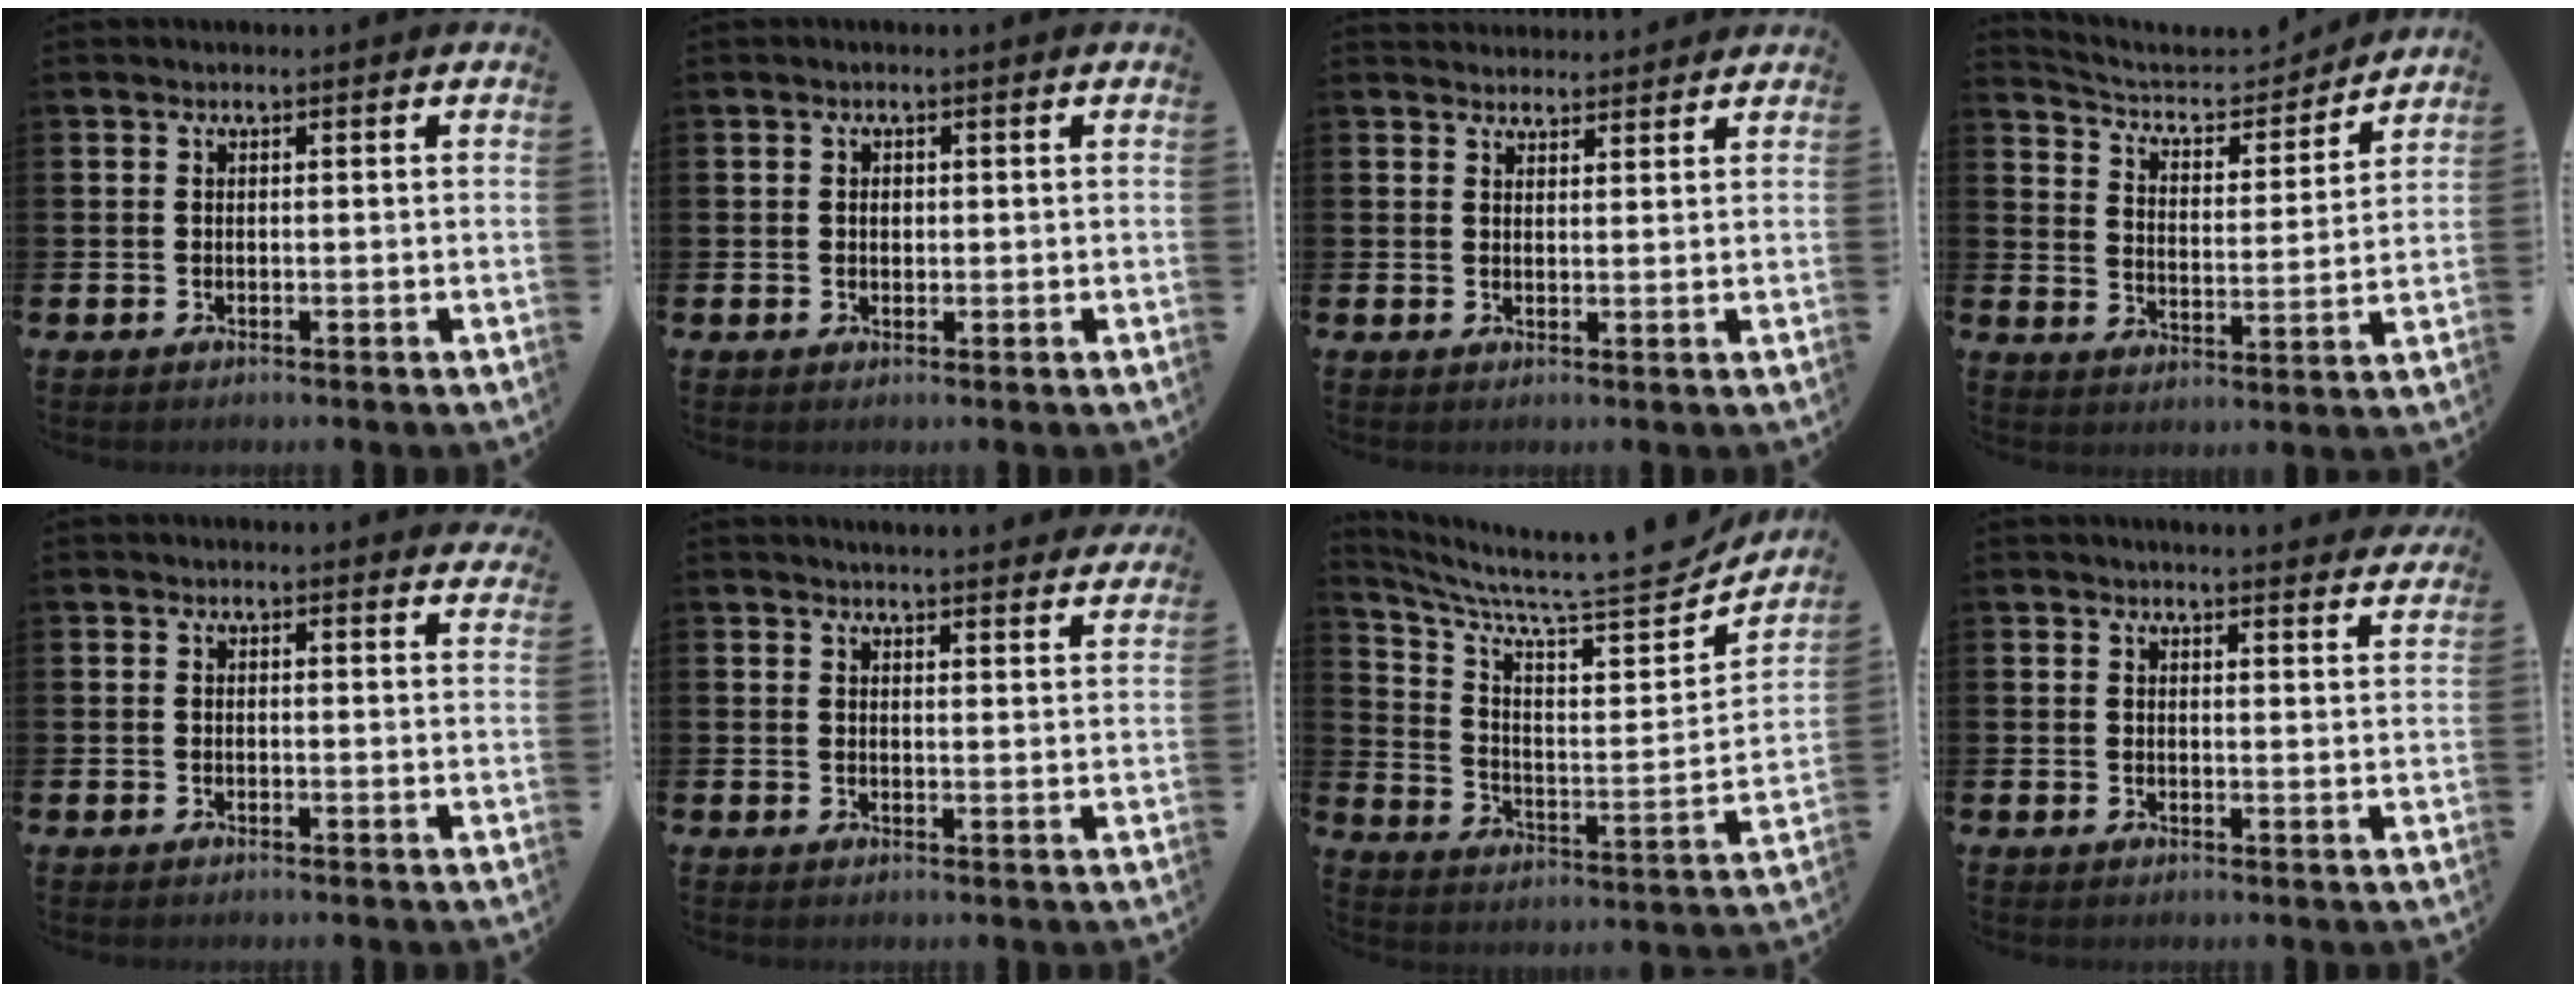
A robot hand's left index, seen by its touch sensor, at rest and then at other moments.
{"total": 1.0, "force": [0.2, 0.8, 0.5], "torque": [0.004, 0.000, -0.001]}
{"total": 2.7, "force": [2.6, 0.7, -0.3], "torque": [0.006, -0.013, 0.048]}
{"total": 6.0, "force": [5.6, 1.8, 1.1], "torque": [-0.051, -0.045, 0.091]}
{"total": 1.1, "force": [1.1, 0.1, 0.0], "torque": [0.010, -0.005, 0.018]}
{"total": 3.7, "force": [3.7, 0.0, 0.0], "torque": [0.004, -0.026, 0.065]}
{"total": 8.0, "force": [7.1, 1.6, 3.3], "torque": [-0.089, -0.069, 0.112]}
{"total": 3.2, "force": [3.1, -0.2, -0.1], "torque": [0.007, -0.022, 0.055]}